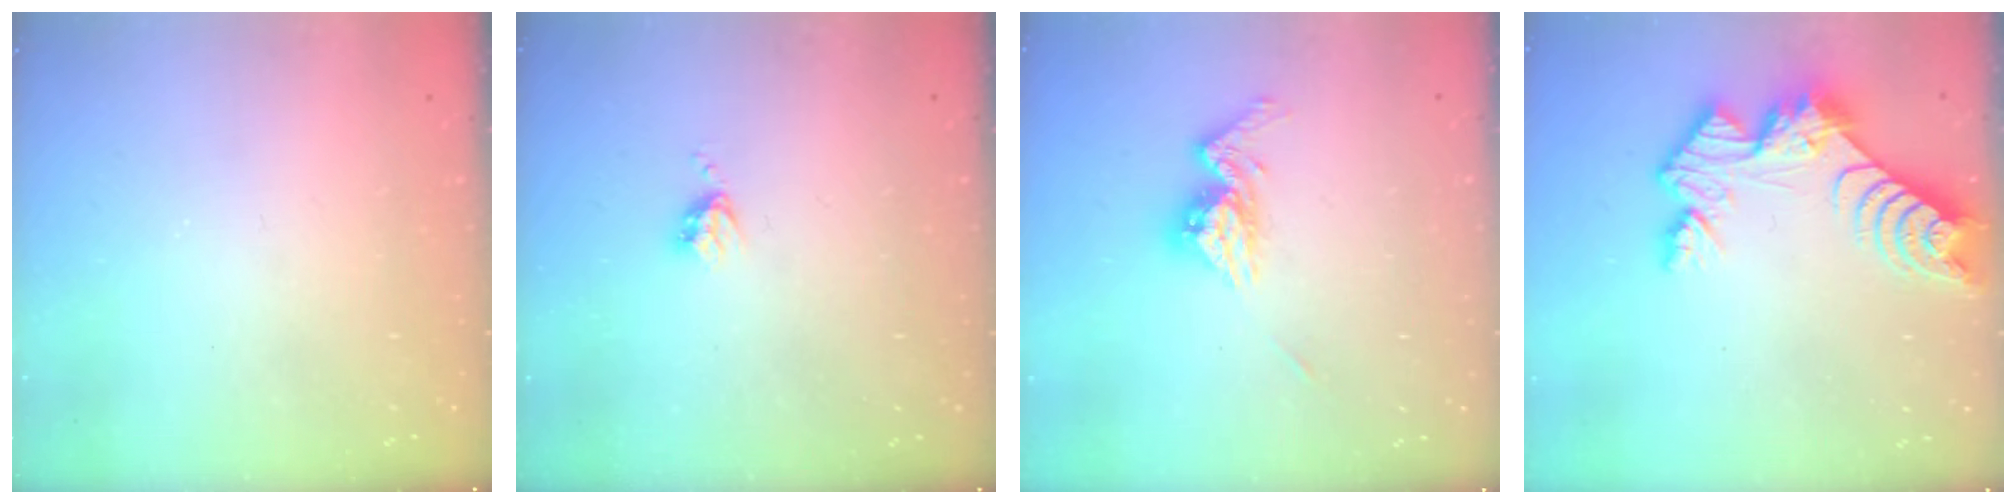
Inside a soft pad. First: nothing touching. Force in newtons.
{"total": 3.8, "press": 3.8, "slide": 0.5}
{"total": 10.6, "press": 10.6, "slide": 1.0}
{"total": 11.3, "press": 11.3, "slide": 0.8}